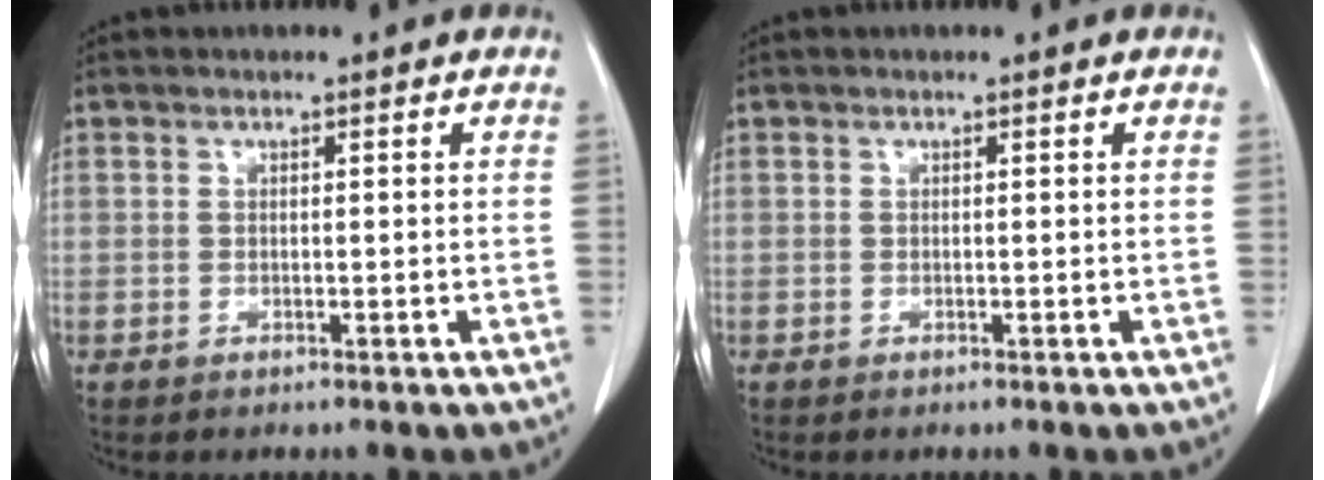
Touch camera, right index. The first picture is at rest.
{"total": 0.0}